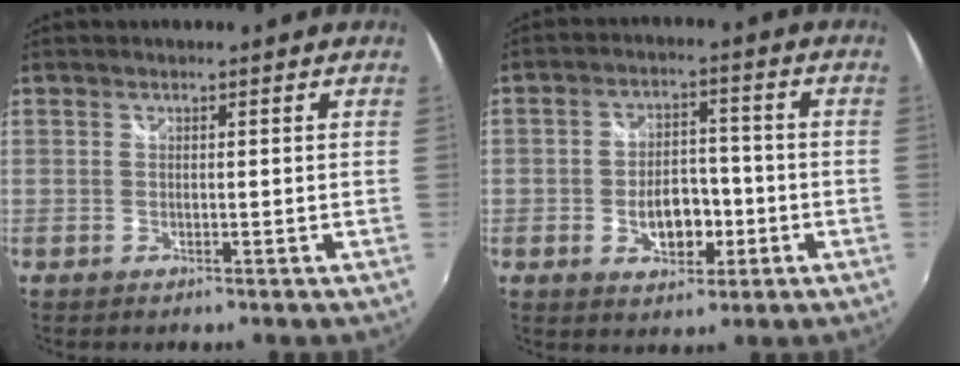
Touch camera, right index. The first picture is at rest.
{"total": 7.9, "force": [-2.5, 4.9, 5.7], "torque": [-0.105, 0.013, -0.030]}